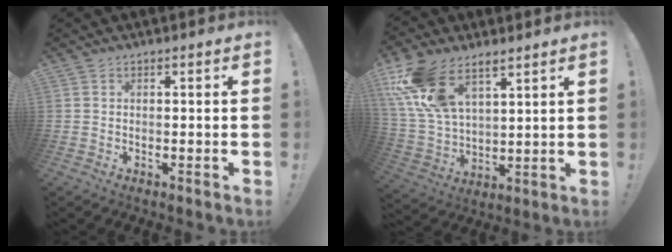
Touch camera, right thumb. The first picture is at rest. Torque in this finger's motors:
{"motor_torque": [1.87, 3.13, 0.69, -0.12, 0.61]}